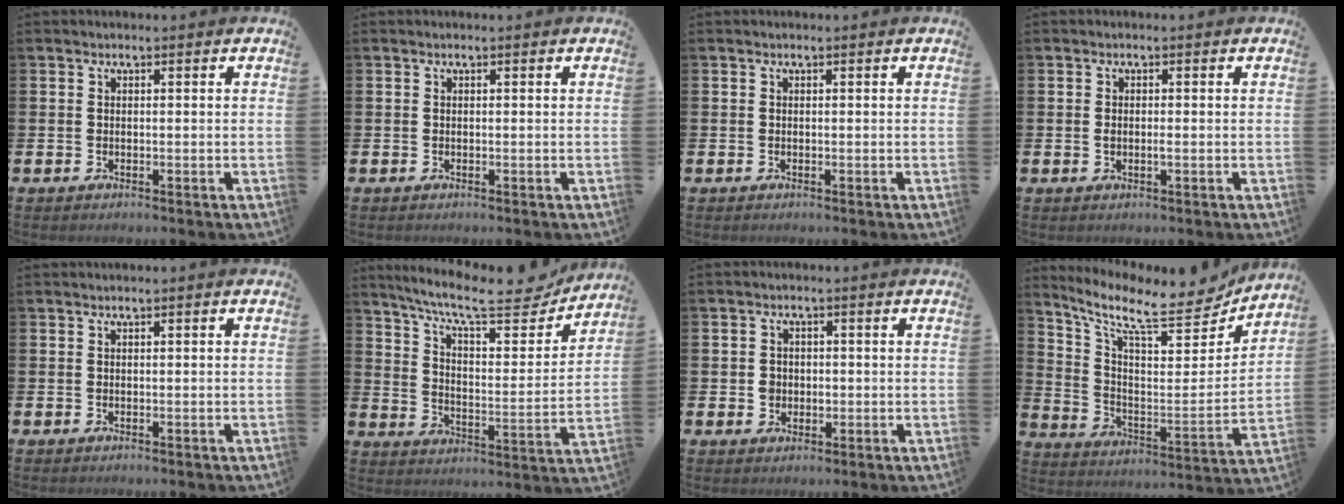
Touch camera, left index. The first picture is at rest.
{"total": 0.0}
{"total": 0.0}
{"total": 0.9, "force": [-0.1, 0.3, 0.8], "torque": [-0.008, -0.003, -0.005]}
{"total": 0.0}
{"total": 10.9, "force": [9.5, 2.3, 4.8], "torque": [-0.110, -0.063, 0.160]}
{"total": 2.0, "force": [0.0, 1.9, 0.5], "torque": [-0.006, 0.005, -0.006]}
{"total": 10.7, "force": [8.9, 2.9, 5.1], "torque": [-0.121, -0.070, 0.144]}